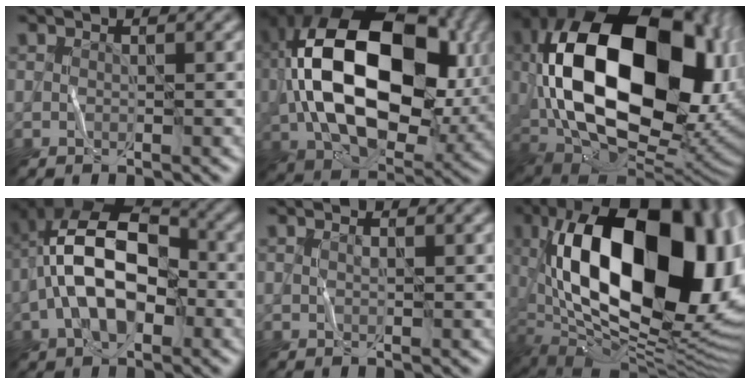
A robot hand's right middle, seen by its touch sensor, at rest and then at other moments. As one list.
[{"total": 17.2, "force": [1.6, 10.9, 13.2], "torque": [-0.247, 0.008, 0.026]}, {"total": 21.4, "force": [2.6, 13.4, 16.5], "torque": [-0.359, -0.003, 0.067]}, {"total": 10.2, "force": [-1.5, 5.9, 8.2], "torque": [-0.151, 0.028, -0.042]}, {"total": 0.6, "force": [0.4, 0.0, 0.4], "torque": [-0.004, -0.002, 0.006]}, {"total": 20.2, "force": [3.3, 10.9, 16.7], "torque": [-0.301, 0.010, 0.068]}]